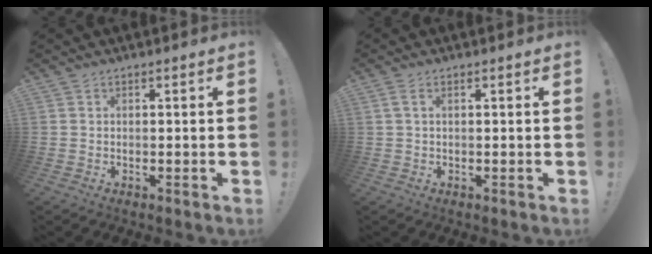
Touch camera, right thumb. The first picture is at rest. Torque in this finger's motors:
{"motor_torque": [0.01, -0.13, 0.01, 0.11, 0.02]}